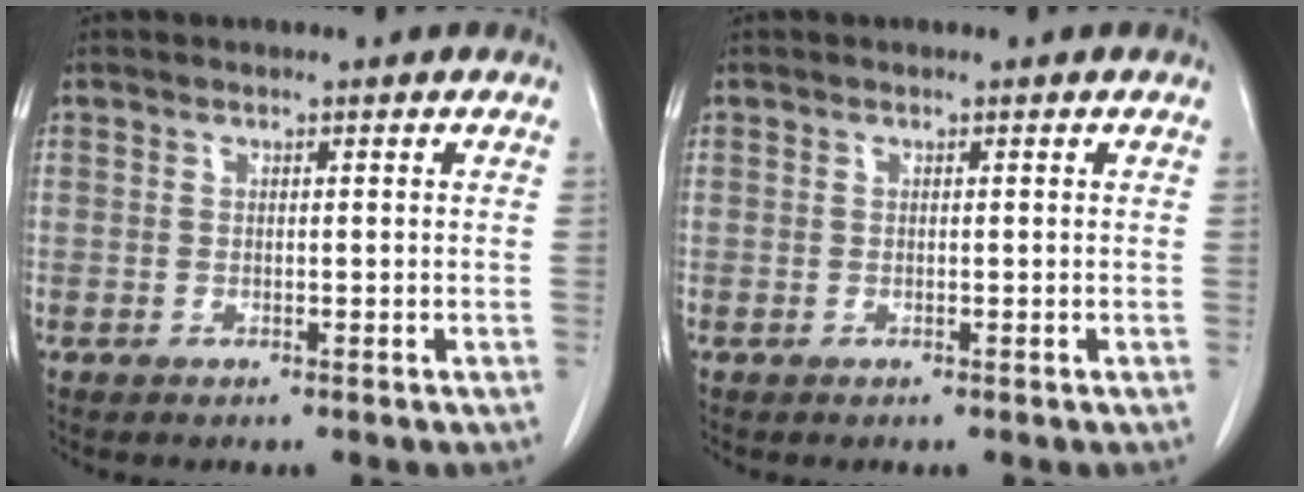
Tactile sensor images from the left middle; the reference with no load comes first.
{"total": 0.0}